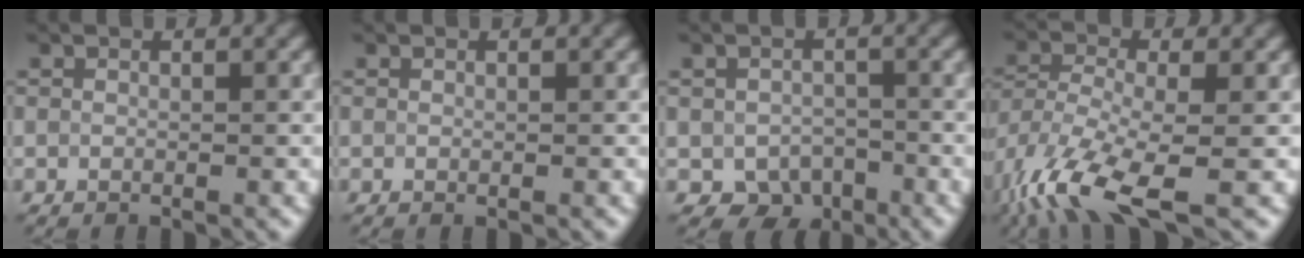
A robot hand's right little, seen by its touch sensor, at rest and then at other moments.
{"total": 0.0}
{"total": 3.8, "force": [-1.7, 2.9, 1.7], "torque": [-0.023, -0.013, -0.029]}
{"total": 9.5, "force": [-5.3, 3.4, 7.1], "torque": [-0.162, -0.023, -0.109]}